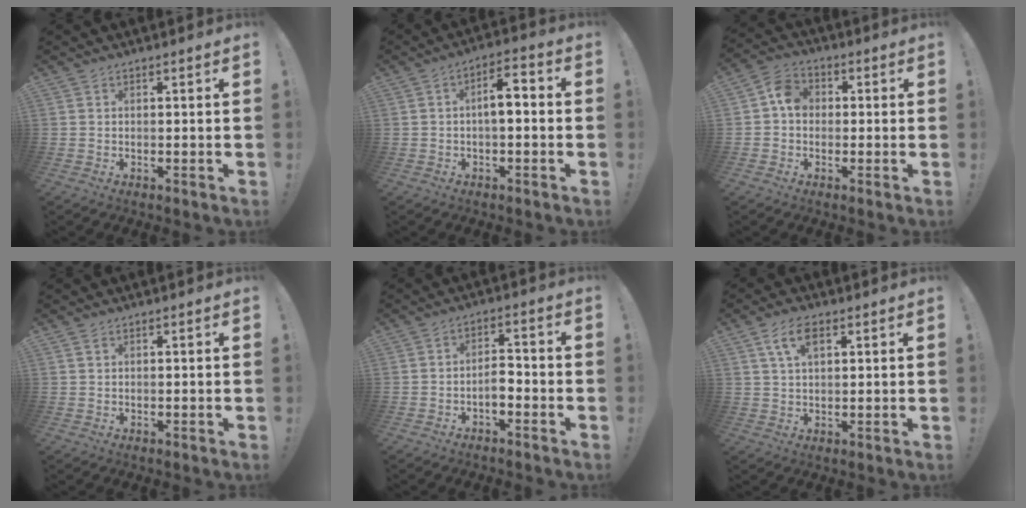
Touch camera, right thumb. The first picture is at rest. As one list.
[{"total": 6.7, "force": [-0.6, 2.6, 6.1], "torque": [-0.094, 0.009, -0.015]}, {"total": 6.7, "force": [0.0, 5.5, 3.9], "torque": [-0.065, 0.022, 0.005]}, {"total": 1.0, "force": [0.7, 0.5, 0.6], "torque": [-0.012, 0.001, 0.013]}, {"total": 4.9, "force": [-2.2, 2.2, 3.8], "torque": [-0.076, 0.007, -0.040]}, {"total": 7.0, "force": [3.0, 3.5, 5.3], "torque": [-0.099, 0.005, 0.054]}]